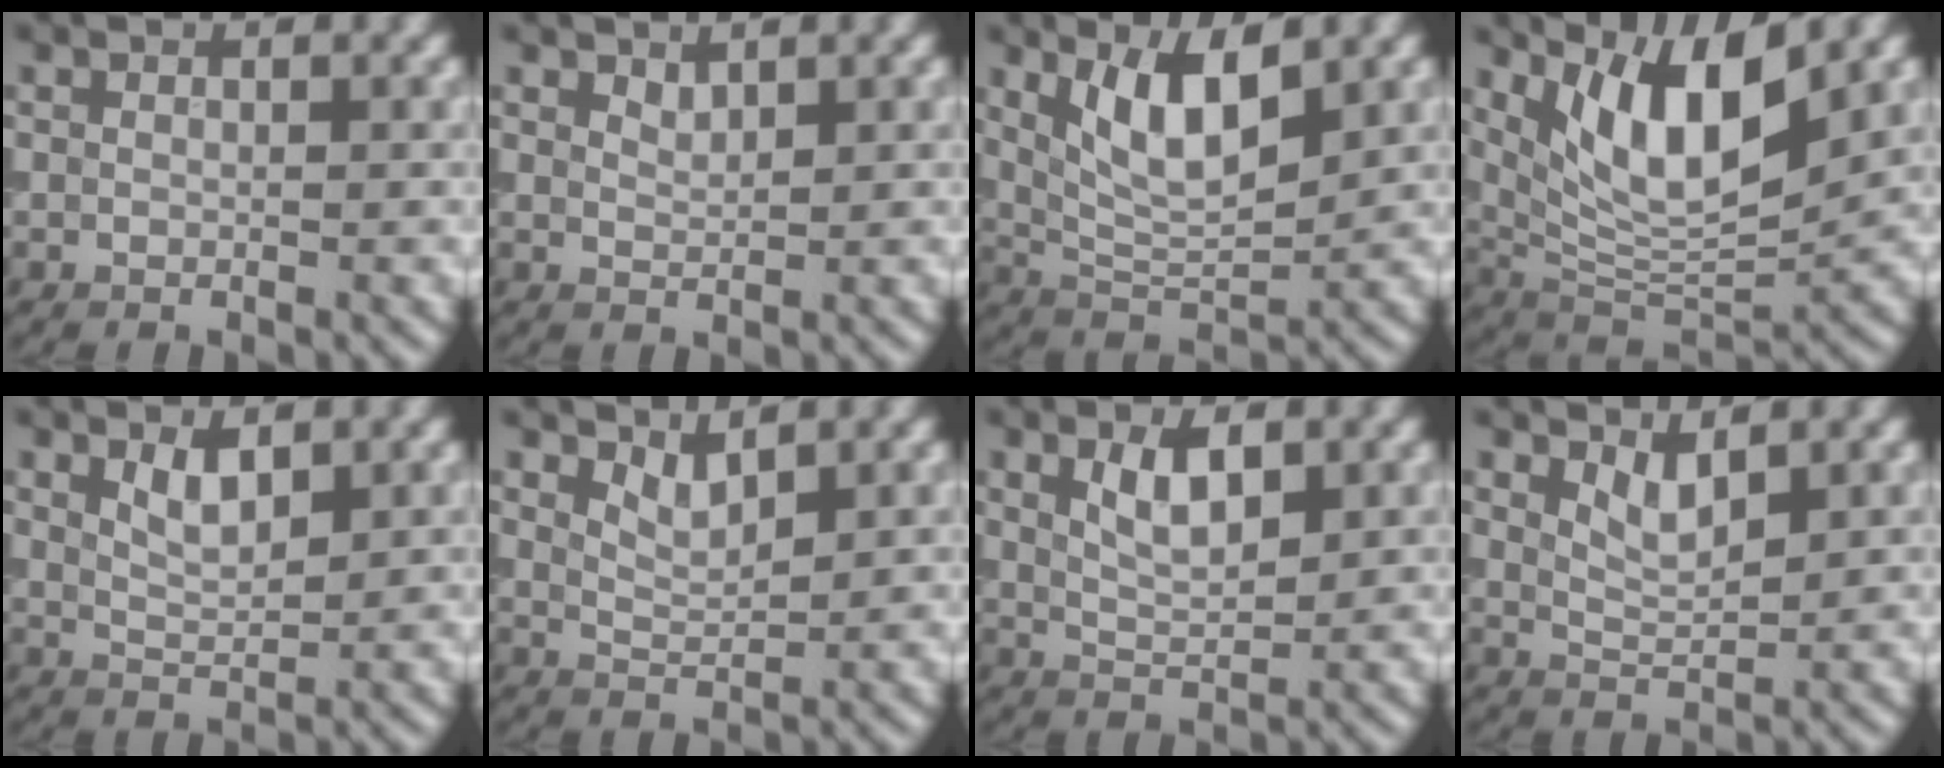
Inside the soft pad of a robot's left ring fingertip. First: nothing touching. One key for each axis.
{"total": 0.9, "fx": 0.9, "fy": 0.2, "fz": 0.3, "tx": -0.006, "ty": -0.002, "tz": 0.019}
{"total": 5.6, "fx": 2.3, "fy": 1.9, "fz": 4.7, "tx": -0.091, "ty": -0.003, "tz": 0.046}
{"total": 8.5, "fx": 3.8, "fy": 2.9, "fz": 7.1, "tx": -0.126, "ty": -0.014, "tz": 0.069}
{"total": 2.2, "fx": 1.3, "fy": 0.8, "fz": 1.6, "tx": -0.032, "ty": -0.003, "tz": 0.027}
{"total": 1.8, "fx": 1.4, "fy": 0.5, "fz": 1.0, "tx": -0.020, "ty": -0.008, "tz": 0.031}
{"total": 3.2, "fx": 1.5, "fy": 1.3, "fz": 2.5, "tx": -0.050, "ty": 0.001, "tz": 0.029}
{"total": 2.0, "fx": 1.4, "fy": 0.6, "fz": 1.3, "tx": -0.028, "ty": -0.008, "tz": 0.030}